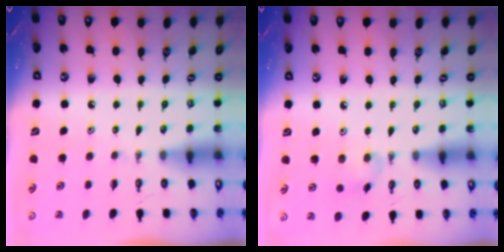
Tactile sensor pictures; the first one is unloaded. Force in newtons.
{"total": 5.2, "press": 5.1, "slide": 0.8}